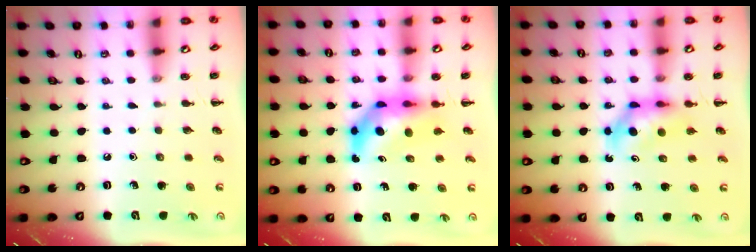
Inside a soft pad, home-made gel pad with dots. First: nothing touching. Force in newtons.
{"total": 7.1, "press": 6.7, "slide": 2.3}
{"total": 6.4, "press": 6.3, "slide": 1.1}